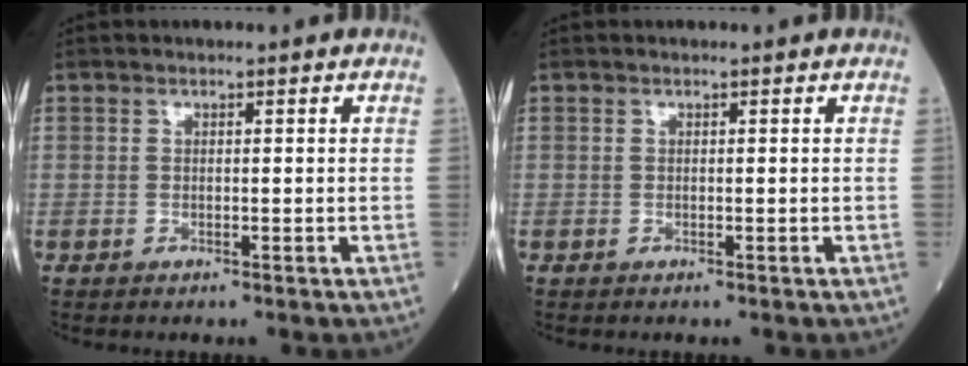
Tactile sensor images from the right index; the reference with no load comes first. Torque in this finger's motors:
{"motor_torque": [0.03, 0.12, 0.05, 0.01]}